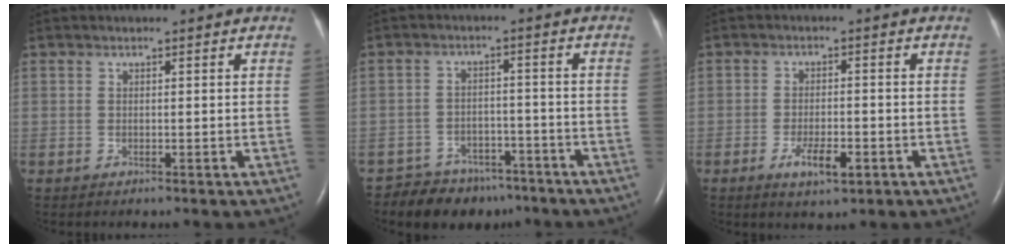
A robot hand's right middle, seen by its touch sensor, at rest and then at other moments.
{"total": 9.3, "force": [-7.6, 5.1, 1.5], "torque": [-0.013, 0.011, -0.106]}
{"total": 4.8, "force": [-2.2, 1.3, 4.0], "torque": [-0.077, -0.004, -0.033]}